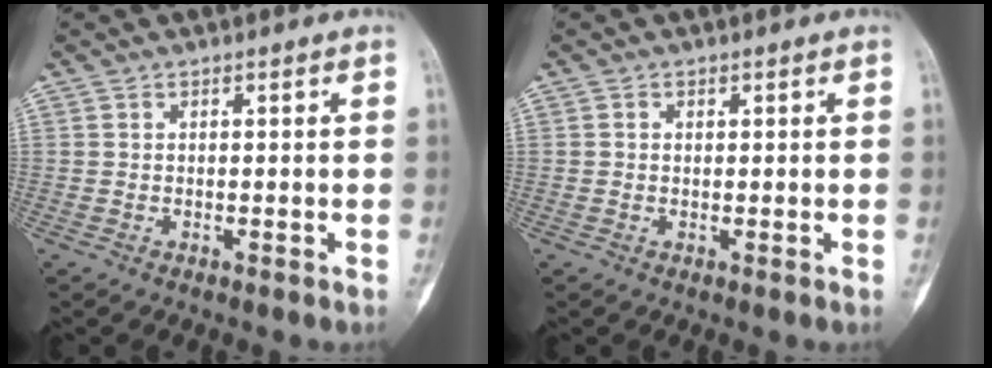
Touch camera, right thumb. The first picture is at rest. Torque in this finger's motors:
{"motor_torque": [-0.31, 0.07, 0.28, -0.10, 0.02]}